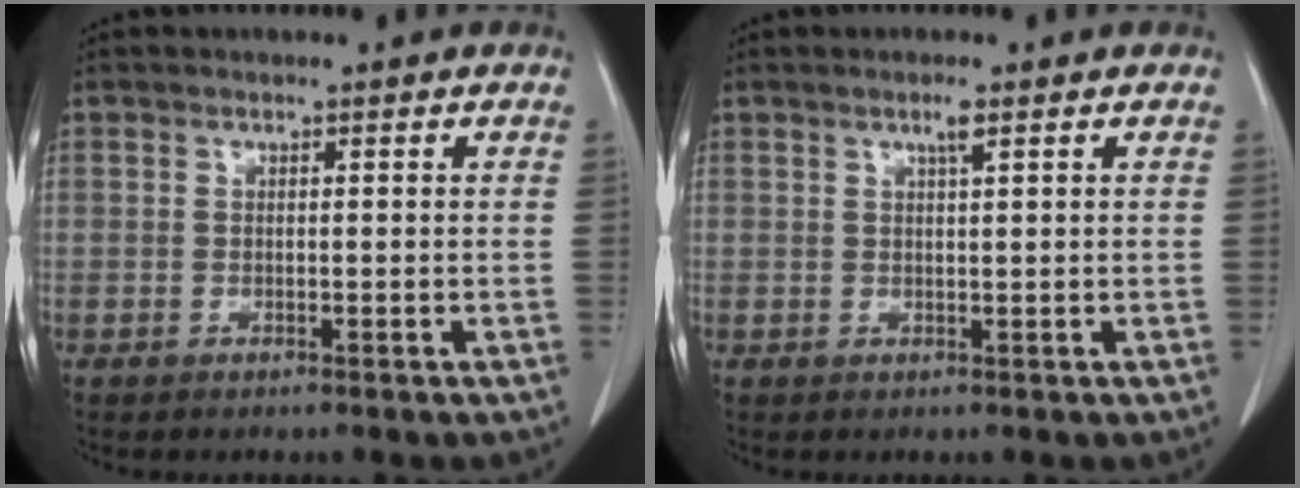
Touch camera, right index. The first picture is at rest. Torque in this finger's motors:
{"motor_torque": [0.04, 0.05, 0.01, 0.02]}